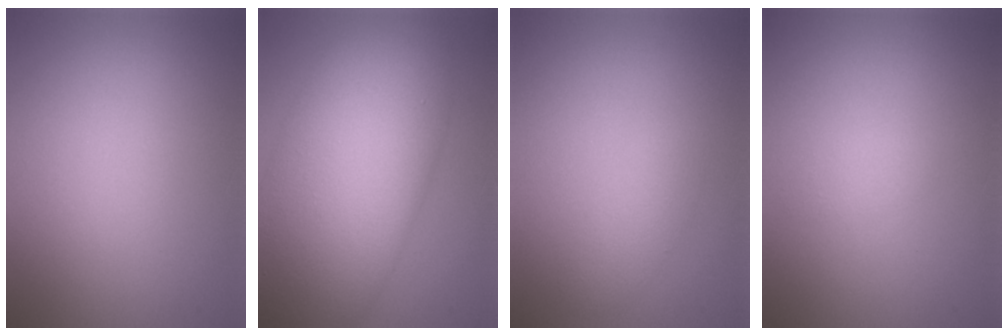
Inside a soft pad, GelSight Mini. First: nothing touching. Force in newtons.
{"total": 13.3, "press": 13.3, "slide": 0.5}
{"total": 1.5, "press": 1.5, "slide": 0.0}
{"total": 0.8, "press": 0.8, "slide": 0.1}